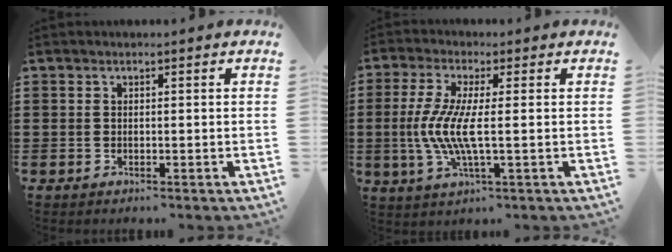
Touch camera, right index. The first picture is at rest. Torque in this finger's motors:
{"motor_torque": [1.70, -0.44, 0.71, 0.21]}